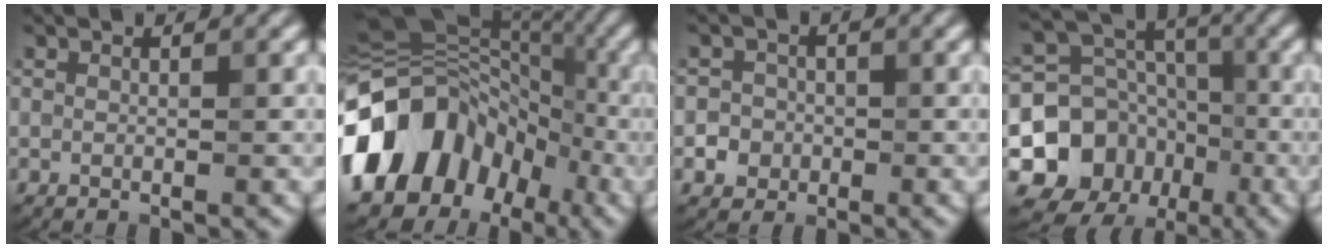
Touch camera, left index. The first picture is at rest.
{"total": 12.3, "force": [-4.2, 9.5, 6.7], "torque": [-0.113, 0.010, -0.093]}
{"total": 2.6, "force": [-0.9, 2.4, 0.4], "torque": [0.018, 0.000, -0.021]}
{"total": 8.6, "force": [-3.0, 7.4, 3.2], "torque": [-0.052, 0.003, -0.060]}